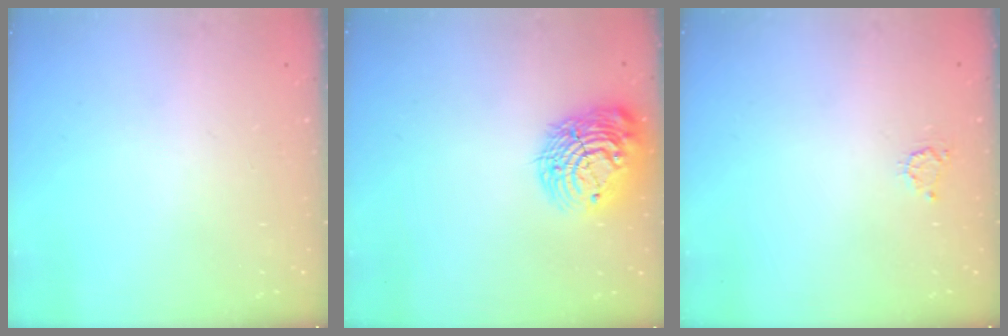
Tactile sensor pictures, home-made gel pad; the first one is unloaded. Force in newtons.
{"total": 15.0, "press": 14.9, "slide": 1.1}
{"total": 3.6, "press": 3.6, "slide": 0.5}